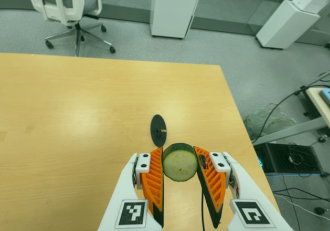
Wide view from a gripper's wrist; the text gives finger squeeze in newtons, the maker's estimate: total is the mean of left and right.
{"total": 8.6, "left": 8.0, "right": 9.2}